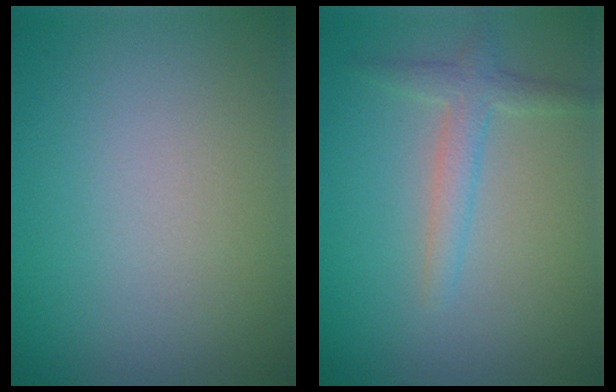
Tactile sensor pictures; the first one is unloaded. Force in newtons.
{"total": 2.3, "press": 2.3, "slide": 0.1}